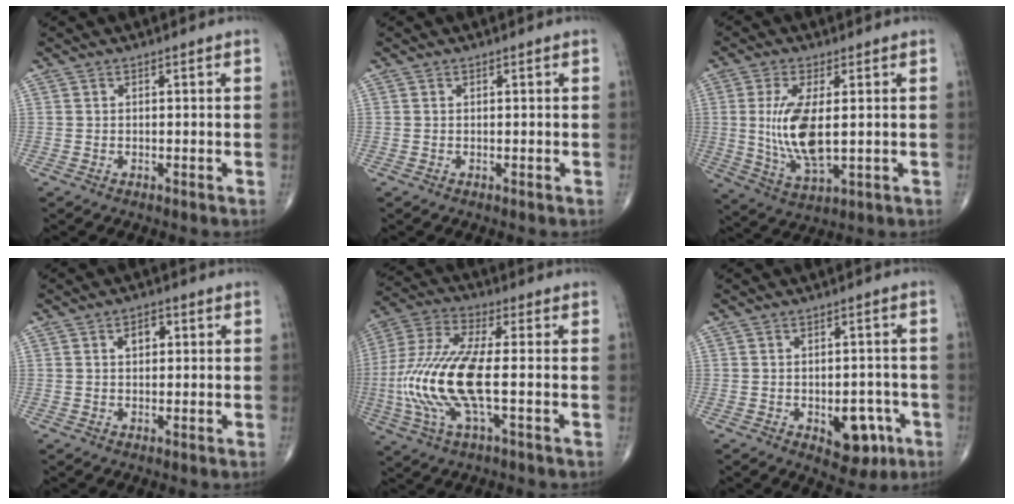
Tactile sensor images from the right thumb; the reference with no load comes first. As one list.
[{"total": 0.0}, {"total": 11.3, "force": [0.7, 4.3, 10.4], "torque": [-0.216, -0.019, 0.024]}, {"total": 3.2, "force": [0.9, 2.0, 2.3], "torque": [-0.028, 0.005, 0.011]}, {"total": 17.0, "force": [-2.2, 5.2, 16.1], "torque": [-0.375, 0.014, -0.045]}, {"total": 7.9, "force": [-3.0, 4.6, 5.7], "torque": [-0.039, 0.016, -0.028]}]